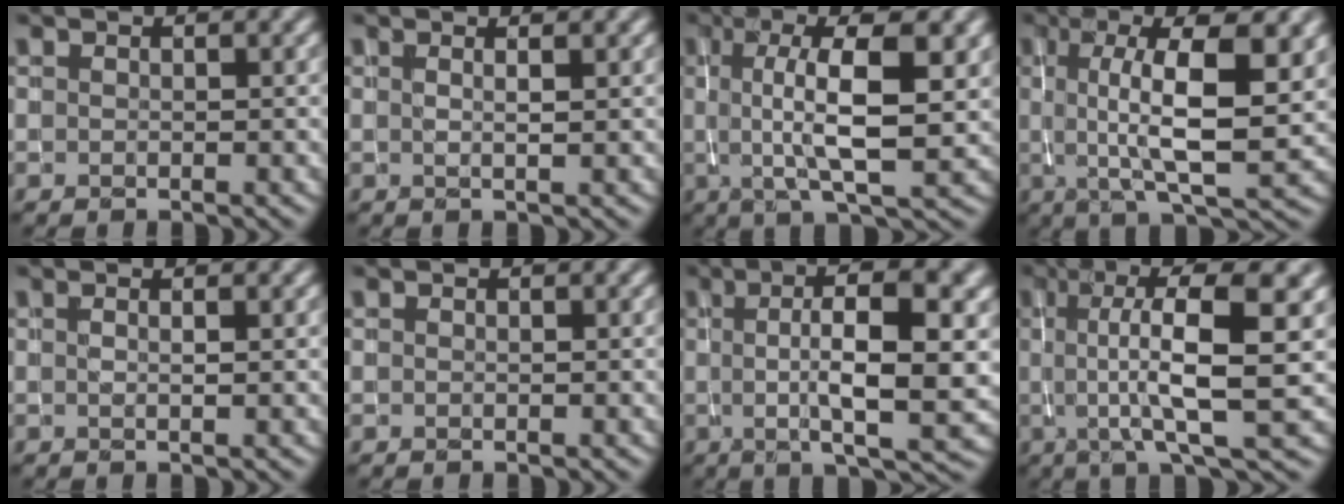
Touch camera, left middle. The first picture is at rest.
{"total": 2.0, "force": [1.0, 0.8, 1.5], "torque": [0.002, 0.003, -0.013]}
{"total": 8.3, "force": [1.2, 2.3, 7.9], "torque": [-0.126, 0.001, 0.018]}
{"total": 9.9, "force": [1.9, 2.8, 9.4], "torque": [-0.139, 0.003, 0.032]}
{"total": 0.9, "force": [0.4, 0.3, 0.7], "torque": [-0.002, -0.002, -0.002]}
{"total": 0.0}
{"total": 10.1, "force": [1.1, 2.5, 9.8], "torque": [-0.133, 0.005, 0.018]}
{"total": 9.7, "force": [1.1, 2.2, 9.4], "torque": [-0.131, 0.006, 0.015]}